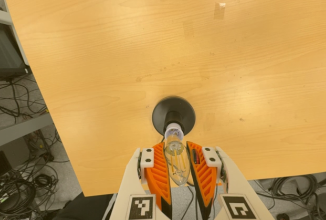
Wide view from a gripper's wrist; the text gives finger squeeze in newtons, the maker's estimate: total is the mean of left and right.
{"total": 20.2, "left": 21.8, "right": 18.6}